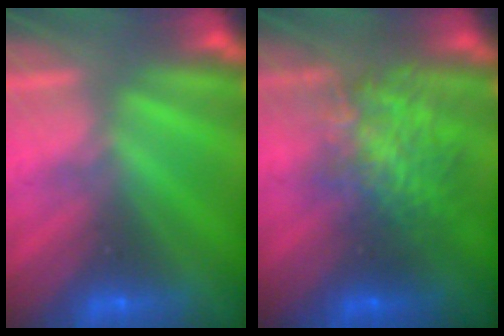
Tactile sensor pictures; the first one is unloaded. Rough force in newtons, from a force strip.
{"total": 7.8}